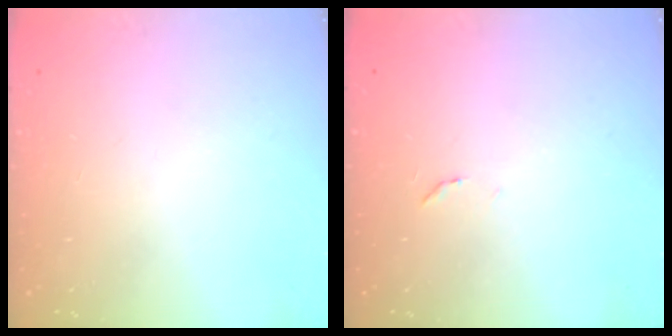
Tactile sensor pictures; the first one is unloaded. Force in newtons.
{"total": 5.9, "press": 5.9, "slide": 0.4}